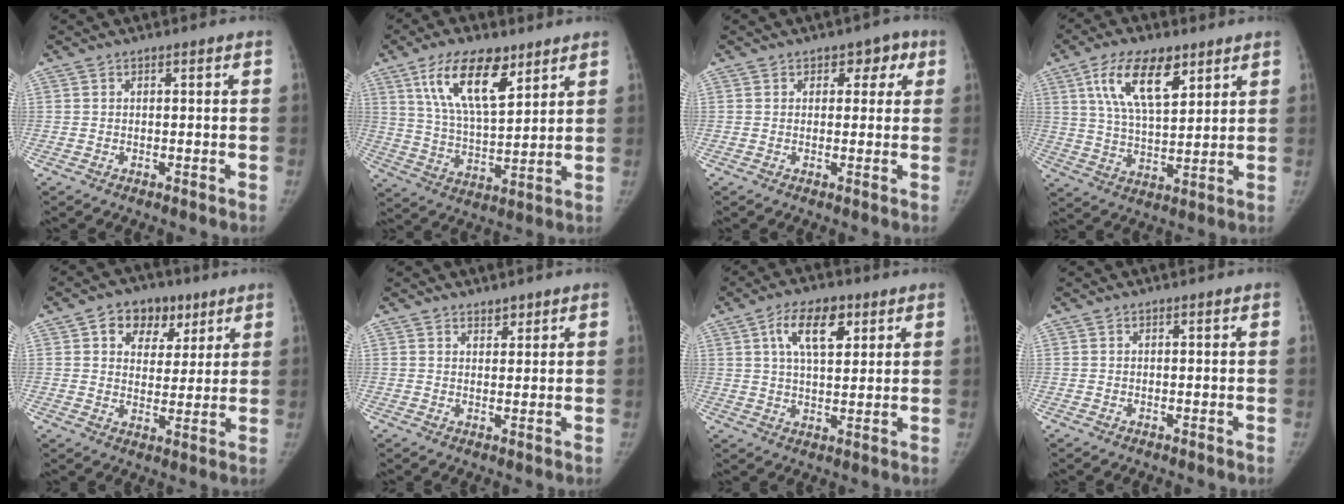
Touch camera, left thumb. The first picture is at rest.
{"total": 14.6, "force": [8.0, 5.7, 10.8], "torque": [-0.168, -0.037, 0.151]}
{"total": 4.3, "force": [1.7, 3.0, 2.5], "torque": [0.004, -0.001, 0.015]}
{"total": 13.1, "force": [6.5, 5.5, 10.0], "torque": [-0.161, -0.023, 0.121]}
{"total": 9.5, "force": [4.8, 6.8, 4.6], "torque": [-0.028, -0.014, 0.070]}
{"total": 1.7, "force": [1.5, 0.7, 0.5], "torque": [0.003, -0.011, 0.022]}
{"total": 9.4, "force": [4.1, 4.3, 7.3], "torque": [-0.111, -0.010, 0.070]}
{"total": 0.0}